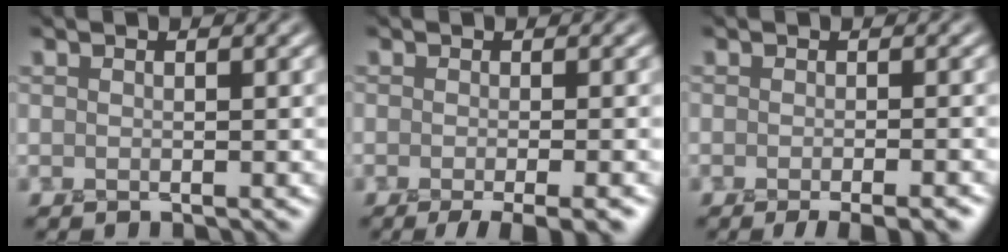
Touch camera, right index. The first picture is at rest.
{"total": 3.9, "force": [-2.2, 0.9, 3.1], "torque": [-0.040, -0.007, -0.035]}
{"total": 3.7, "force": [-2.4, 1.0, 2.7], "torque": [-0.021, -0.006, -0.029]}